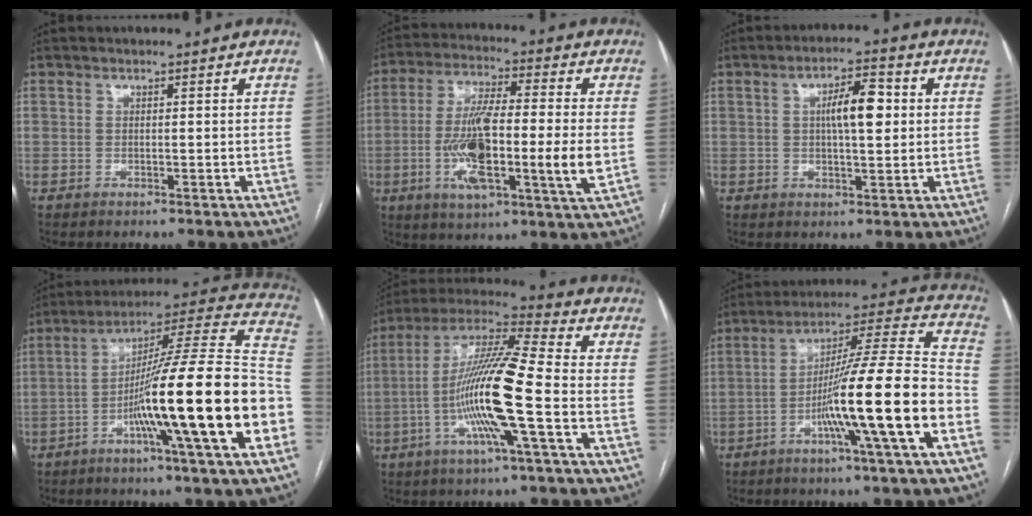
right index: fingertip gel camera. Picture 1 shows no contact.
{"total": 16.5, "force": [-2.7, 1.9, 16.2], "torque": [-0.304, -0.006, -0.051]}
{"total": 6.9, "force": [1.1, 2.0, 6.5], "torque": [-0.112, 0.014, 0.019]}
{"total": 24.5, "force": [-7.1, -0.9, 23.4], "torque": [-0.302, -0.002, -0.129]}
{"total": 15.9, "force": [-3.8, 0.0, 15.5], "torque": [-0.299, -0.001, -0.083]}
{"total": 18.3, "force": [-6.6, -1.1, 17.0], "torque": [-0.273, 0.002, -0.116]}